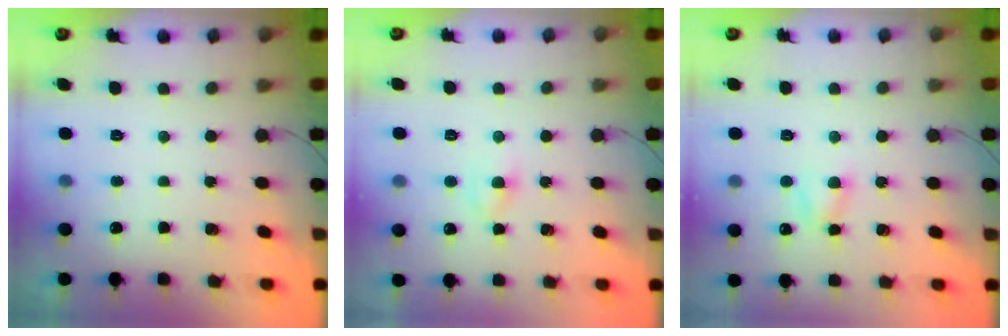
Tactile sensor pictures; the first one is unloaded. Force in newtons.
{"total": 3.7, "press": 3.5, "slide": 1.3}
{"total": 3.9, "press": 3.7, "slide": 1.1}